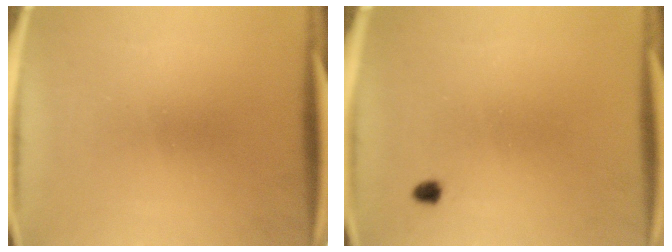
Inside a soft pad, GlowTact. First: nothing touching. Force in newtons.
{"total": 1.0}